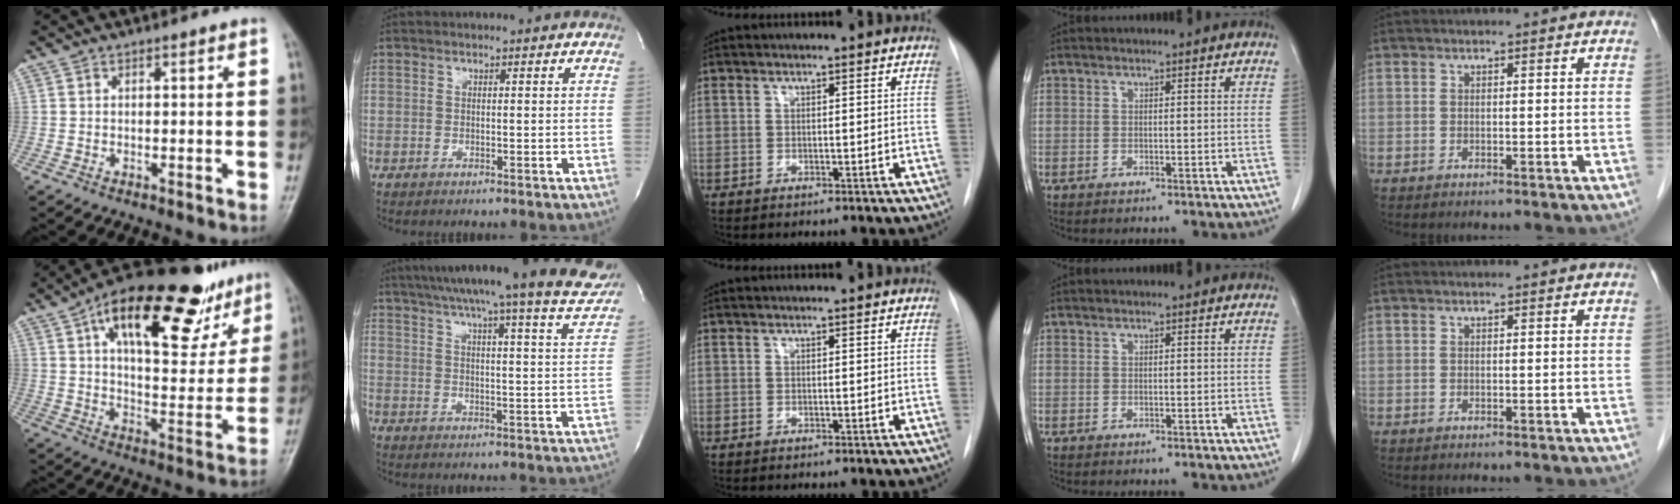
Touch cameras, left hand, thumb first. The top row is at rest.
{"thumb": {"total": 25.9, "force": [15.0, 11.1, 18.0], "torque": [-0.225, -0.018, 0.229]}, "index": {"total": 21.0, "force": [18.3, 0.2, 10.2], "torque": [-0.147, -0.046, 0.227]}}